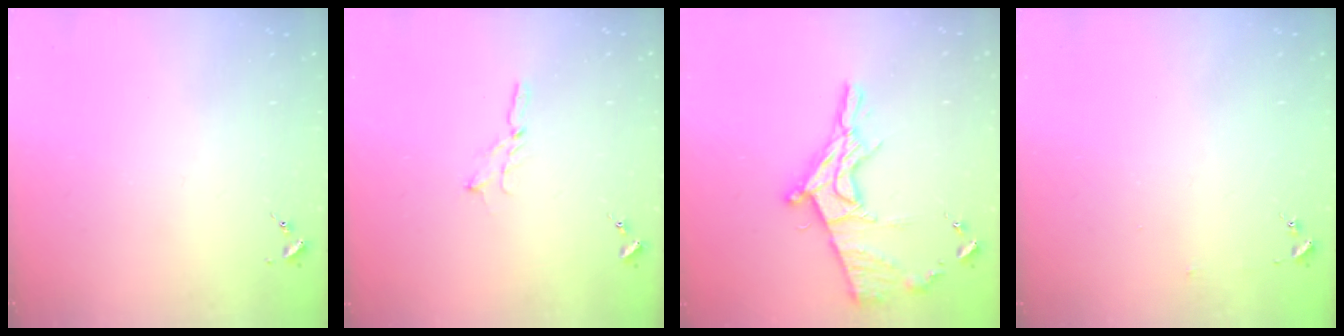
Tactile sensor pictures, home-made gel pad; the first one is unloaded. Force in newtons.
{"total": 3.5, "press": 3.5, "slide": 0.1}
{"total": 16.9, "press": 16.8, "slide": 1.4}
{"total": 2.5, "press": 2.5, "slide": 0.2}